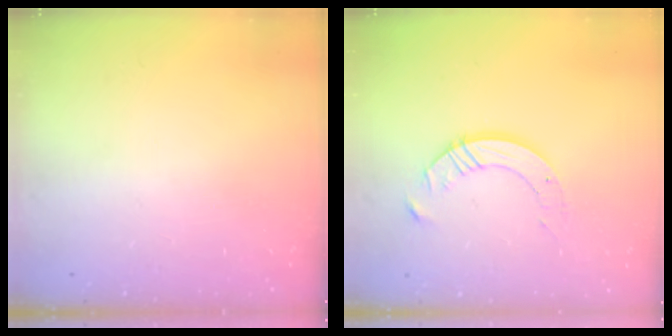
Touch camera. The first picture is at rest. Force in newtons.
{"total": 9.2, "press": 9.1, "slide": 0.8}